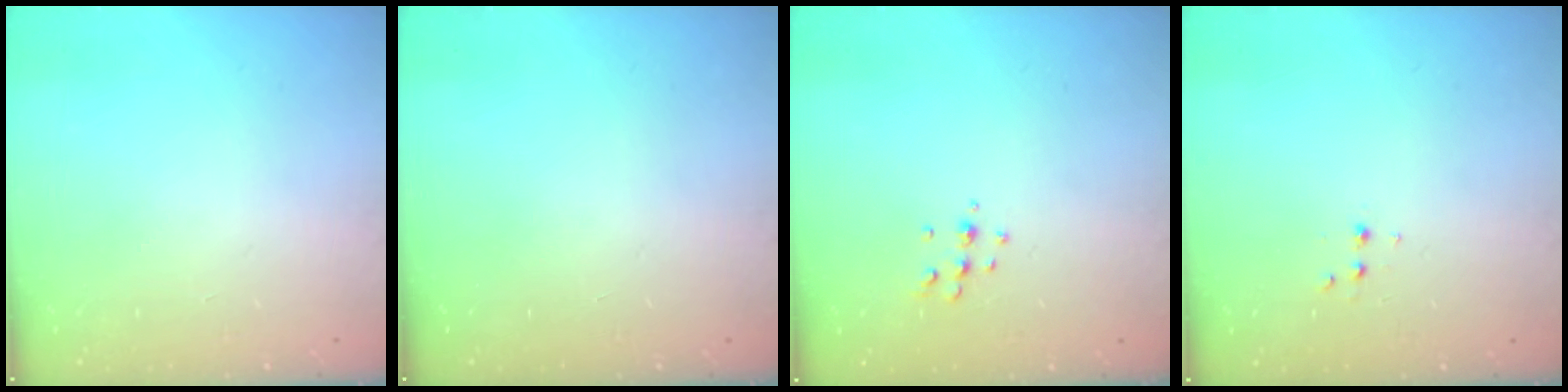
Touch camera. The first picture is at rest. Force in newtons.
{"total": 0.0}
{"total": 5.7, "press": 5.6, "slide": 1.0}
{"total": 3.1, "press": 3.0, "slide": 0.9}